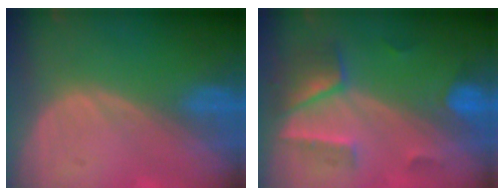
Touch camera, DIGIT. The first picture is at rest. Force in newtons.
{"total": 6.9, "press": 6.4, "slide": 2.6}